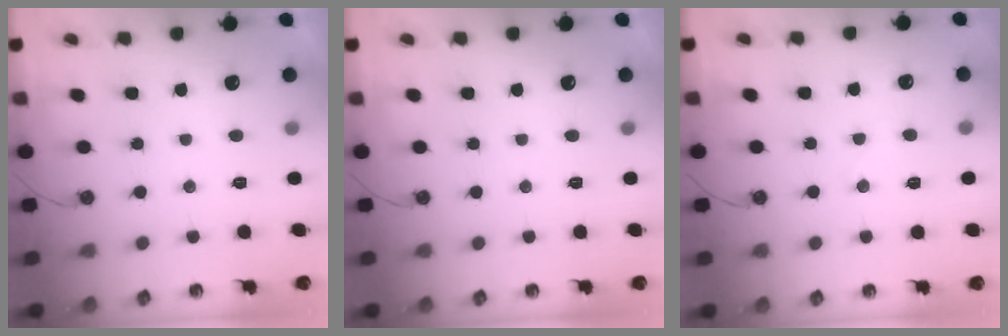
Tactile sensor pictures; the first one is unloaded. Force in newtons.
{"total": 0.0}
{"total": 5.3, "press": 5.2, "slide": 0.7}